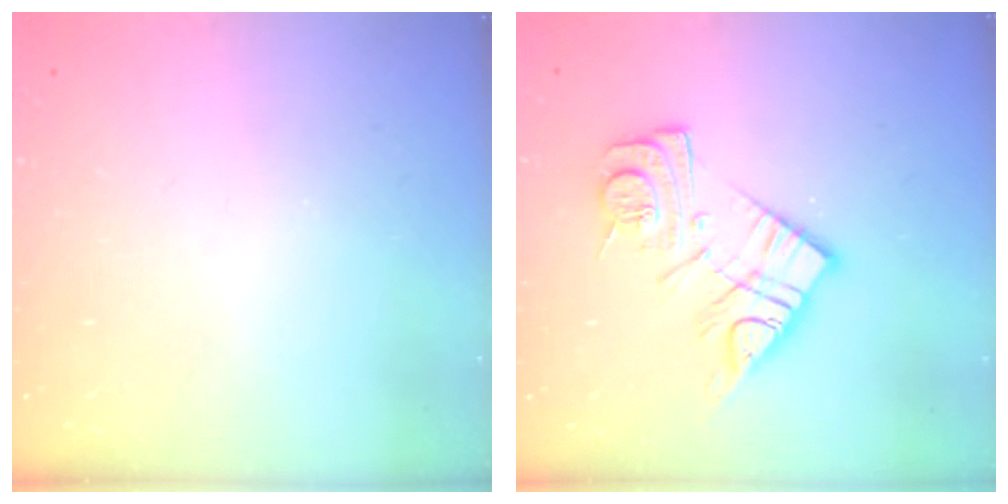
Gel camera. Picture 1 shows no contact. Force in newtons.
{"total": 14.5, "press": 14.5, "slide": 1.1}